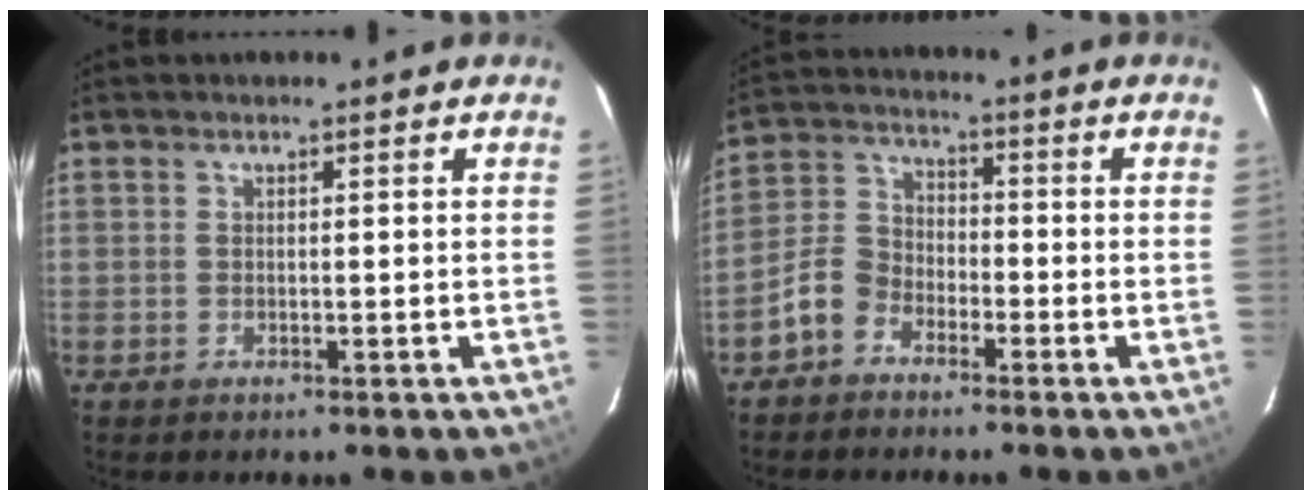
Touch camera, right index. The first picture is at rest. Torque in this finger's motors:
{"motor_torque": [-0.11, -0.16, -0.68, -0.21]}